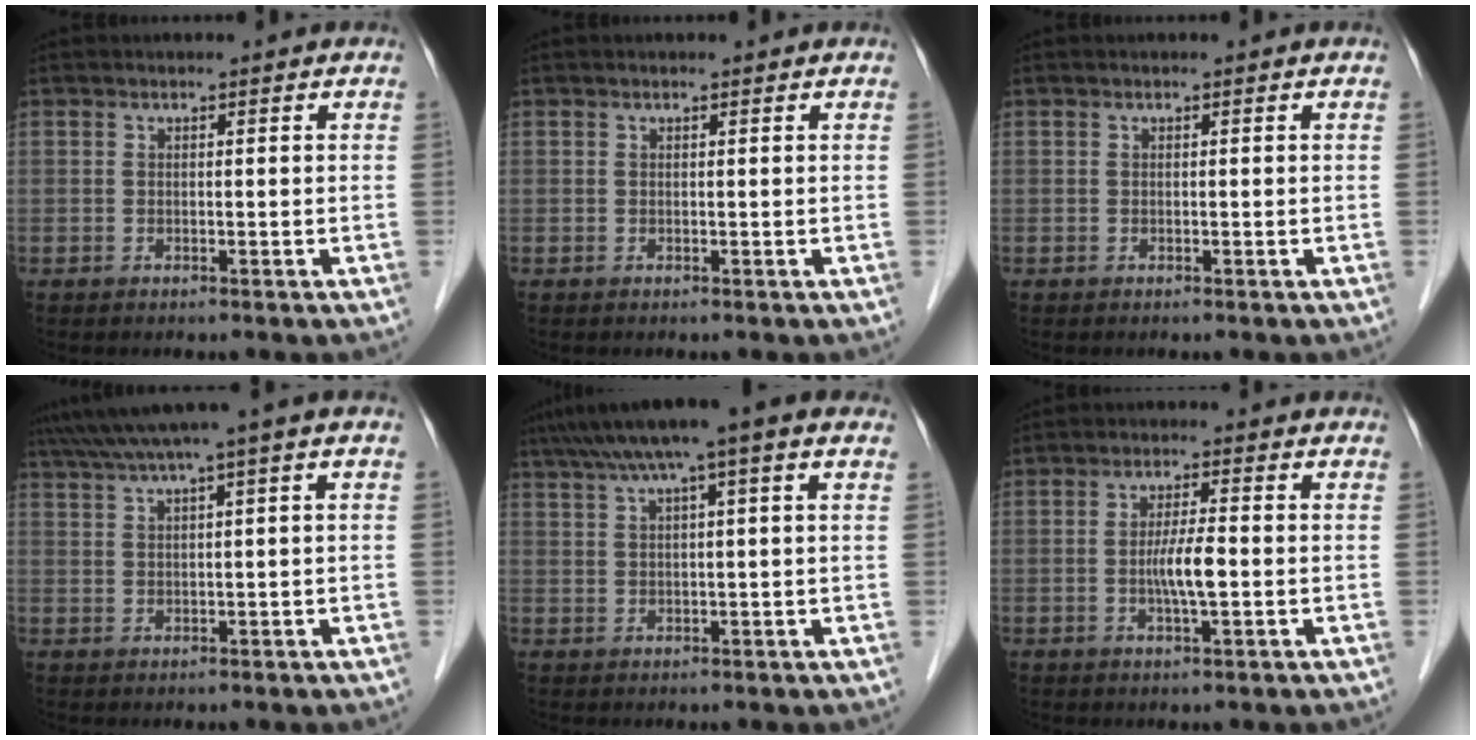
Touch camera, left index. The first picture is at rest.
{"total": 0.0}
{"total": 0.0}
{"total": 5.8, "force": [3.7, -1.0, 4.4], "torque": [-0.084, 0.031, 0.067]}
{"total": 9.6, "force": [5.7, 0.2, 7.7], "torque": [-0.125, 0.043, 0.087]}
{"total": 4.4, "force": [-0.6, 0.5, 4.3], "torque": [-0.086, -0.004, -0.013]}